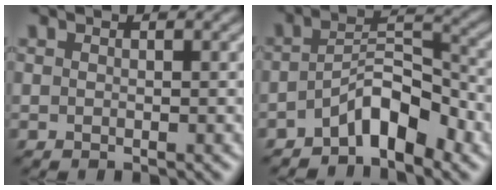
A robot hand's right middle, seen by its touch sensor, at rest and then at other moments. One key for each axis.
{"total": 5.3, "fx": -3.2, "fy": 2.0, "fz": 3.7, "tx": -0.056, "ty": 0.016, "tz": -0.057}